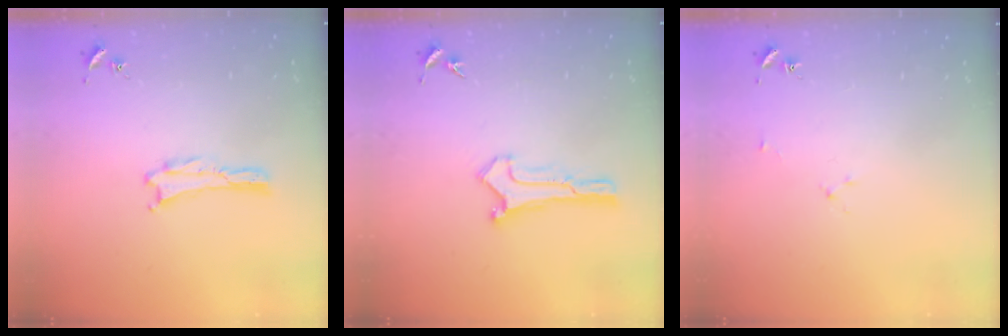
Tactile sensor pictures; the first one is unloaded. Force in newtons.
{"total": 0.0}
{"total": 1.9, "press": 1.9, "slide": 0.3}